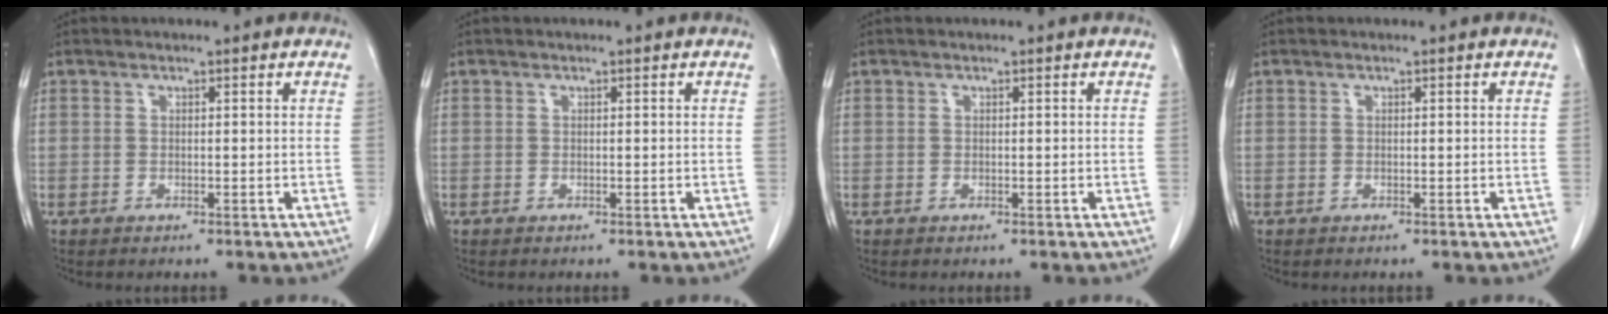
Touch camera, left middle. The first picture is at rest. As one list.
[{"total": 0.0}, {"total": 0.0}, {"total": 0.0}]